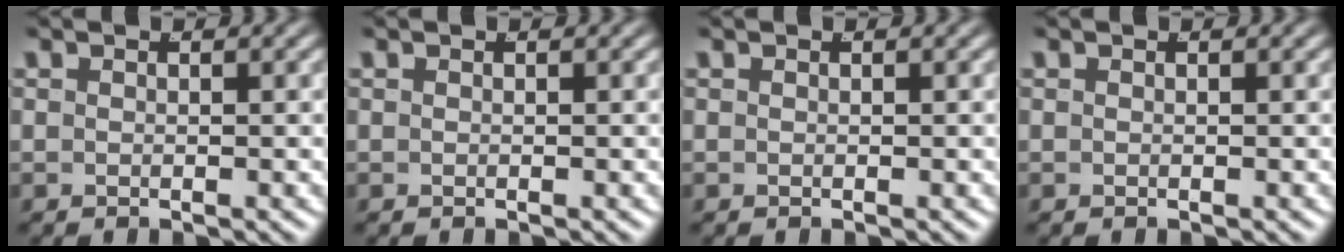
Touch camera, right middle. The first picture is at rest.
{"total": 0.0}
{"total": 0.0}
{"total": 0.0}